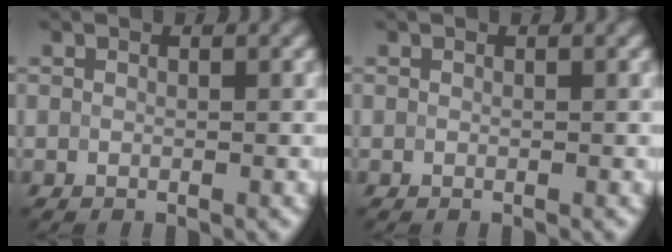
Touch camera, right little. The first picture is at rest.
{"total": 0.0}